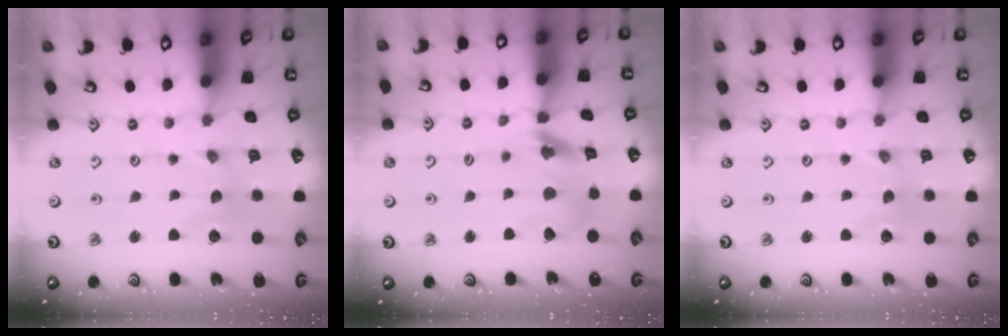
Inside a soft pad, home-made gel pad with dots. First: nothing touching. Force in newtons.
{"total": 11.8, "press": 11.7, "slide": 1.4}
{"total": 0.0}